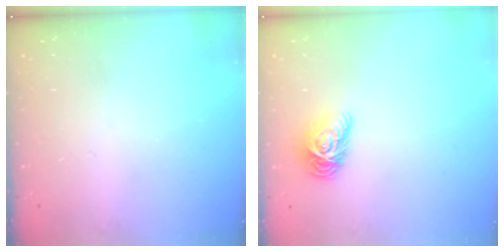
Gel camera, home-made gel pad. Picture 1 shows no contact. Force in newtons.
{"total": 8.6, "press": 8.6, "slide": 0.6}